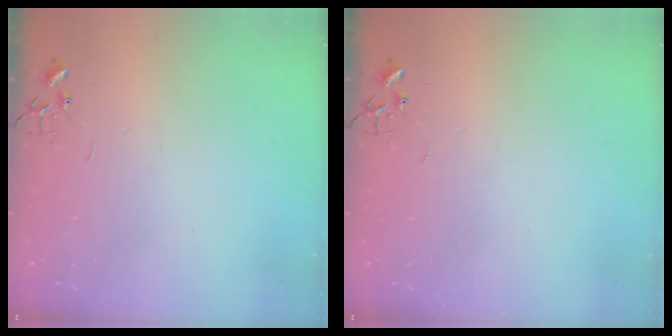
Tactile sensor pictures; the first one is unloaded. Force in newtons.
{"total": 0.0}